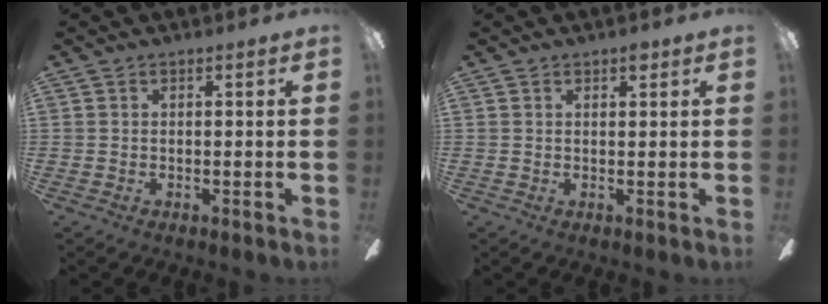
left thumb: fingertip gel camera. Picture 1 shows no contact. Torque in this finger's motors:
{"motor_torque": [0.31, -0.11, 0.56, -0.15, 0.02]}